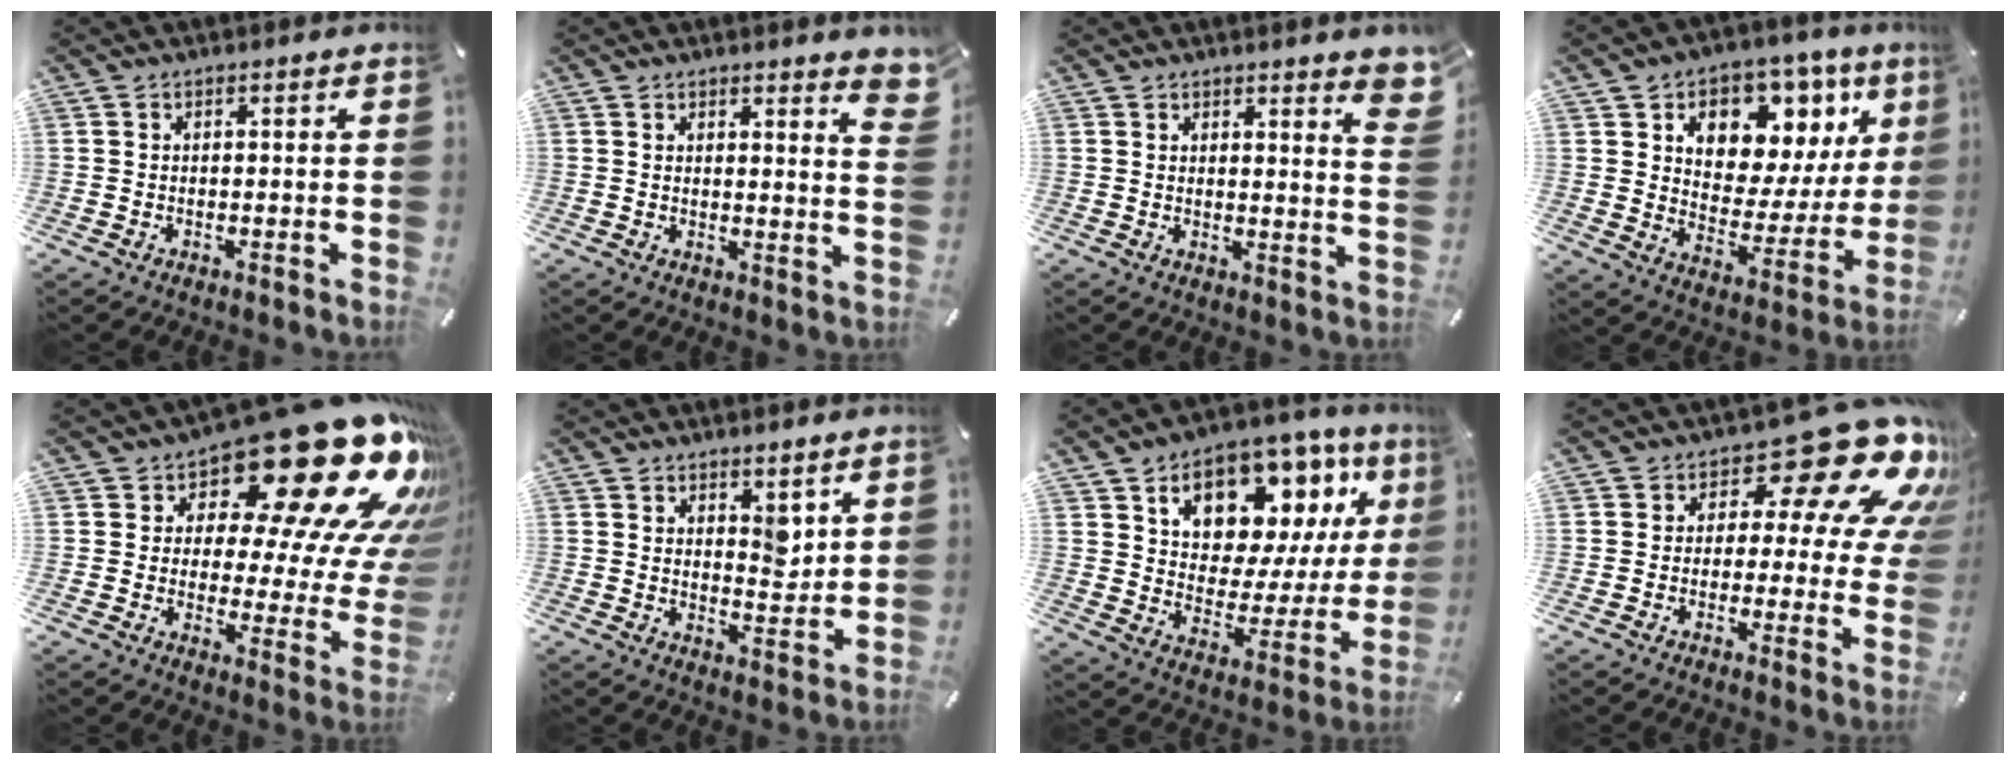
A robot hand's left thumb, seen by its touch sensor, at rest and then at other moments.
{"total": 4.0, "force": [3.0, 0.7, 2.5], "torque": [-0.033, -0.020, 0.050]}
{"total": 4.8, "force": [3.5, 0.8, 3.2], "torque": [-0.039, -0.024, 0.055]}
{"total": 11.2, "force": [6.5, 7.9, 4.5], "torque": [-0.058, -0.065, 0.113]}
{"total": 26.5, "force": [16.4, 10.5, 18.0], "torque": [-0.235, -0.134, 0.273]}
{"total": 5.7, "force": [3.3, 3.7, 2.9], "torque": [-0.019, -0.025, 0.053]}
{"total": 14.8, "force": [9.1, 9.6, 6.6], "torque": [-0.101, -0.065, 0.158]}
{"total": 17.1, "force": [9.1, 7.9, 12.1], "torque": [-0.157, -0.067, 0.146]}